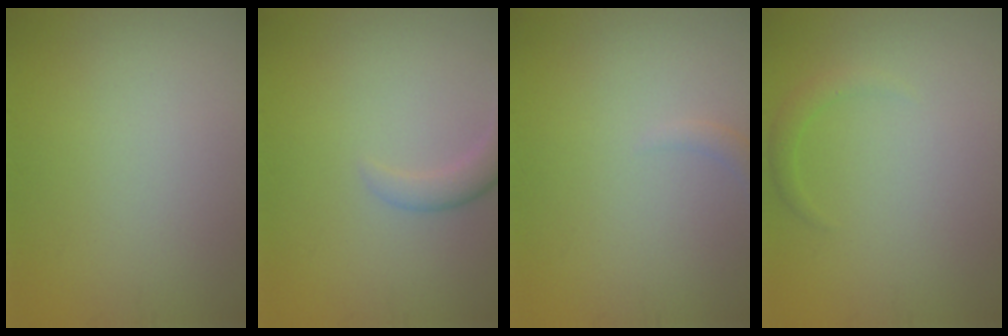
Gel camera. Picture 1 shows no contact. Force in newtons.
{"total": 2.3, "press": 2.3, "slide": 0.2}
{"total": 1.0, "press": 1.0, "slide": 0.1}
{"total": 1.1, "press": 1.1, "slide": 0.1}